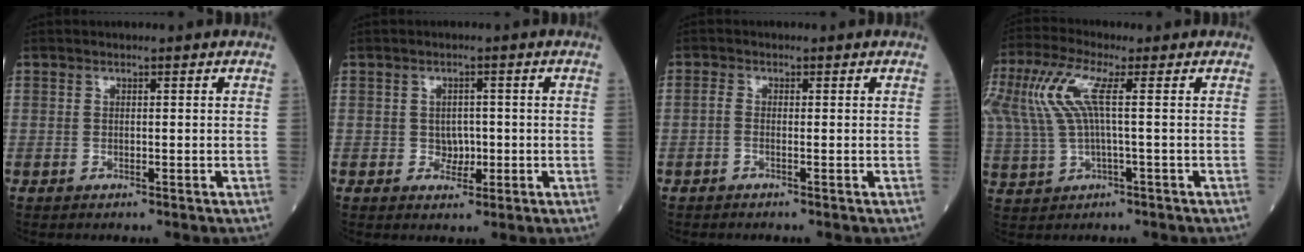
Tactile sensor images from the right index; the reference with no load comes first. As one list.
[{"total": 2.8, "force": [-0.4, 2.2, 1.8], "torque": [-0.018, 0.004, -0.003]}, {"total": 1.0, "force": [-0.4, 0.4, 0.8], "torque": [-0.019, 0.001, -0.009]}, {"total": 13.6, "force": [3.3, 4.2, 12.4], "torque": [-0.312, 0.025, 0.061]}]